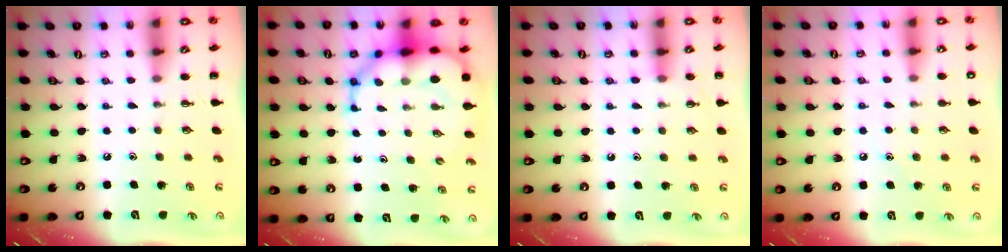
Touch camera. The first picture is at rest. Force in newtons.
{"total": 11.5, "press": 11.0, "slide": 3.4}
{"total": 7.5, "press": 7.2, "slide": 2.0}
{"total": 6.2, "press": 6.0, "slide": 1.6}